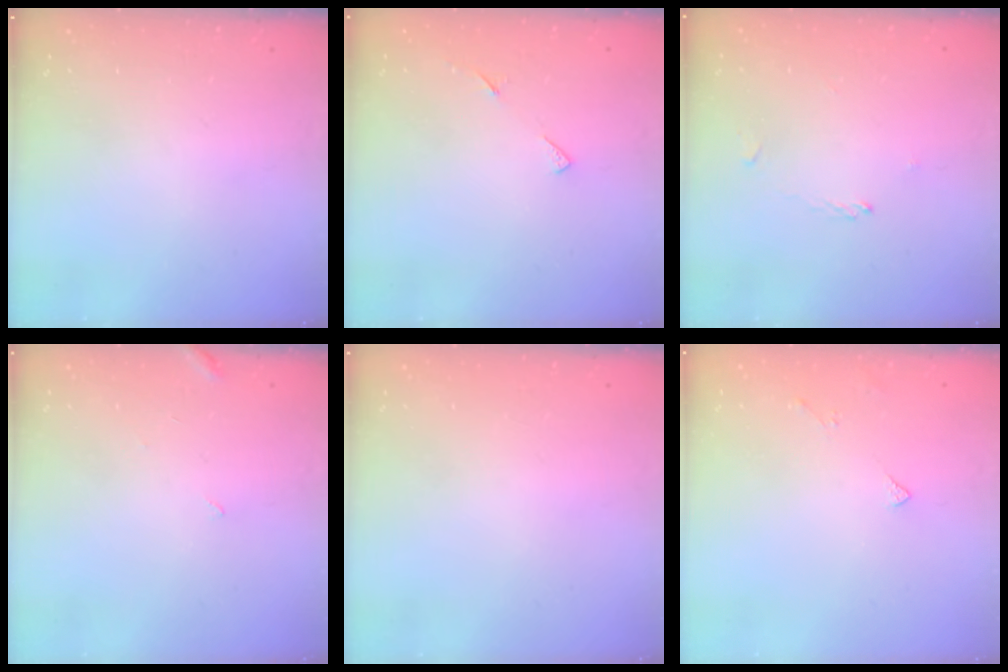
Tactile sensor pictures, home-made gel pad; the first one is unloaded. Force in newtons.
{"total": 6.1, "press": 6.0, "slide": 0.7}
{"total": 1.4, "press": 1.3, "slide": 0.2}
{"total": 3.0, "press": 3.0, "slide": 0.2}
{"total": 1.9, "press": 1.9, "slide": 0.1}
{"total": 3.5, "press": 3.4, "slide": 0.7}